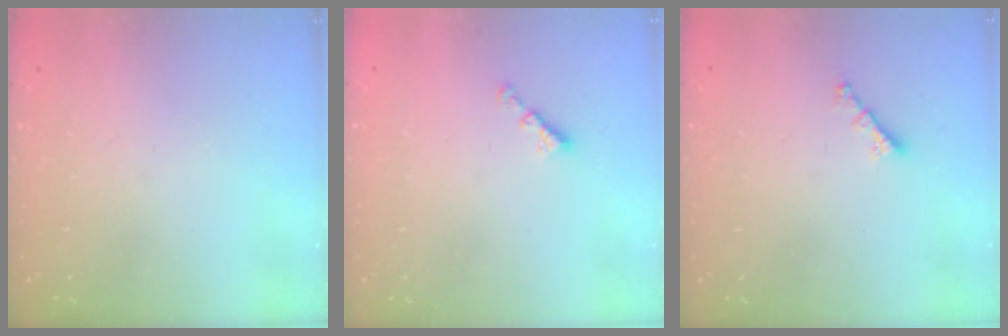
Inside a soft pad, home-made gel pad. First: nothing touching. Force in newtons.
{"total": 2.5, "press": 2.5, "slide": 0.4}
{"total": 2.0, "press": 2.0, "slide": 0.4}